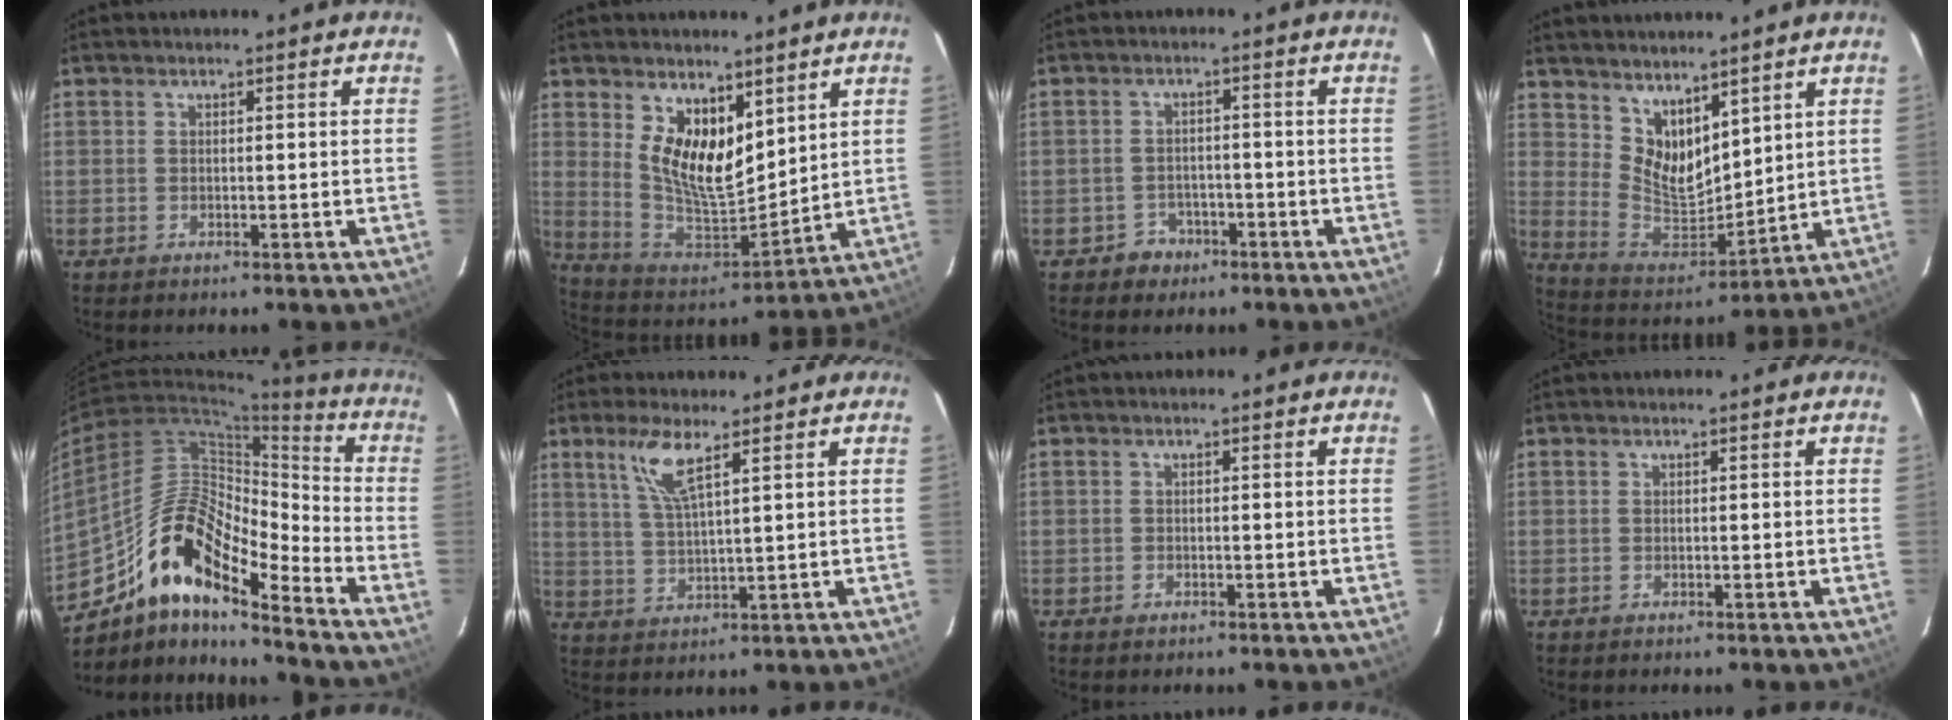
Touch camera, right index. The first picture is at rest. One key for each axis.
{"total": 12.9, "fx": 6.6, "fy": 6.4, "fz": 9.1, "tx": -0.167, "ty": -0.014, "tz": 0.137}
{"total": 3.9, "fx": -2.4, "fy": 3.1, "fz": 0.0, "tx": -0.010, "ty": 0.014, "tz": -0.032}
{"total": 10.8, "fx": 7.4, "fy": 5.8, "fz": 5.3, "tx": -0.096, "ty": -0.006, "tz": 0.157}
{"total": 16.5, "fx": -11.8, "fy": 4.8, "fz": 10.4, "tx": -0.179, "ty": 0.011, "tz": -0.224}
{"total": 6.2, "fx": 3.8, "fy": 0.6, "fz": 5.0, "tx": -0.108, "ty": -0.003, "tz": 0.080}
{"total": 0.7, "fx": -0.5, "fy": 0.5, "fz": 0.0, "tx": 0.000, "ty": 0.000, "tz": -0.007}
{"total": 0.0}